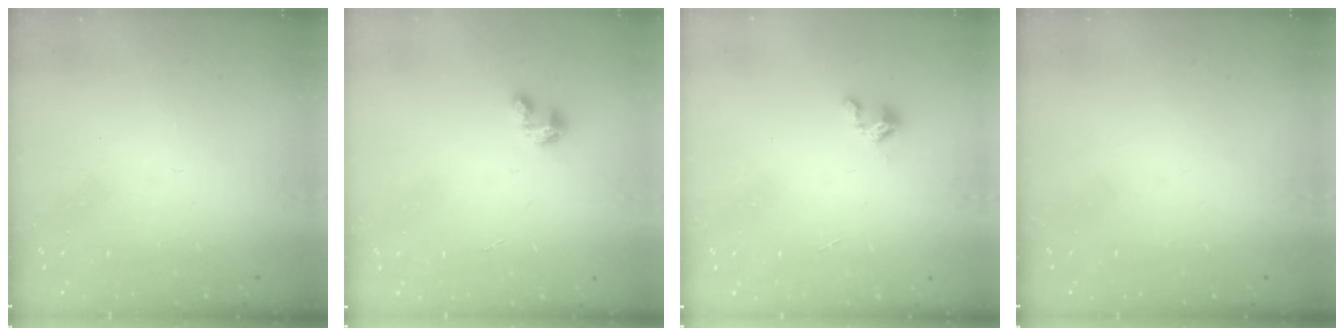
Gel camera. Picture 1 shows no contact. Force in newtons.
{"total": 3.3, "press": 3.3, "slide": 0.2}
{"total": 0.9, "press": 0.9, "slide": 0.2}
{"total": 0.0}